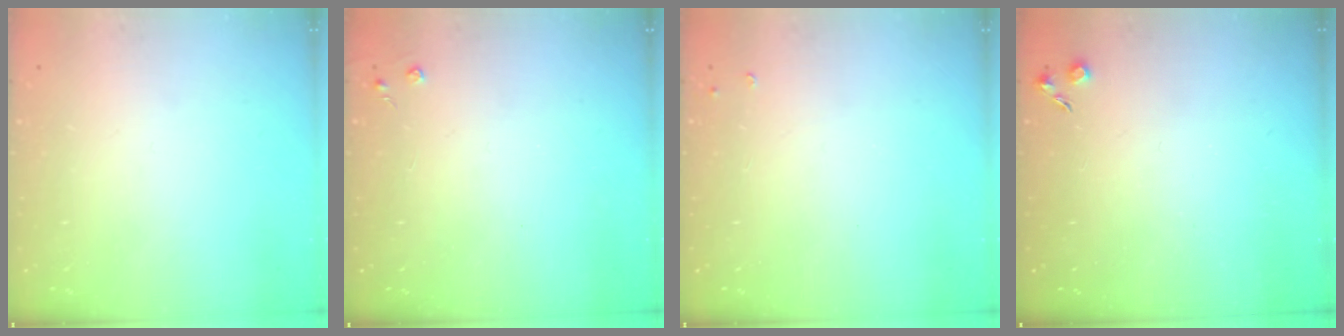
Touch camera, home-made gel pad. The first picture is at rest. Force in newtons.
{"total": 2.7, "press": 2.7, "slide": 0.4}
{"total": 3.8, "press": 3.8, "slide": 0.6}
{"total": 3.6, "press": 3.6, "slide": 0.5}